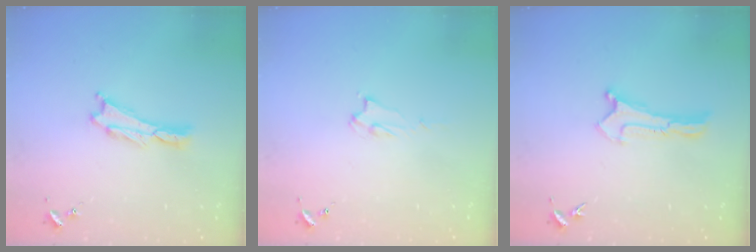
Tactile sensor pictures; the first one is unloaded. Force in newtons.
{"total": 2.0, "press": 2.0, "slide": 0.2}
{"total": 0.0}